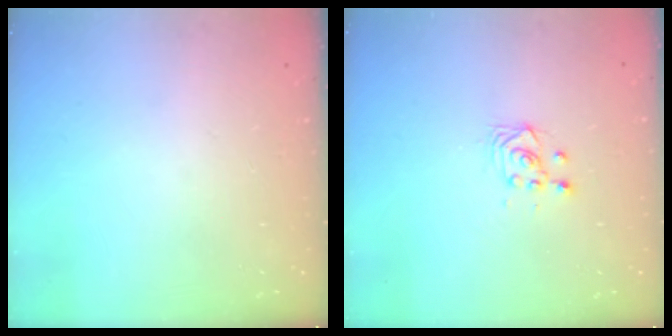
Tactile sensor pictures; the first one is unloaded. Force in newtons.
{"total": 2.9, "press": 2.9, "slide": 0.6}